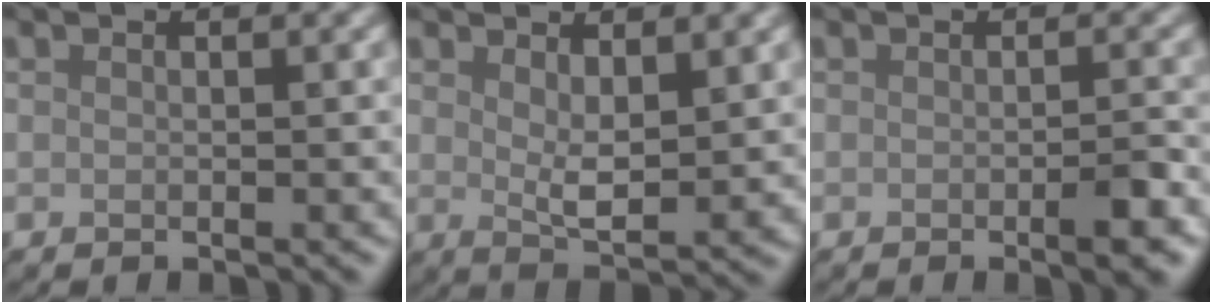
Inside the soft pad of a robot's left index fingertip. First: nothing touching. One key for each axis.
{"total": 3.2, "fx": 1.5, "fy": 1.1, "fz": 2.7, "tx": -0.051, "ty": -0.011, "tz": 0.029}
{"total": 2.3, "fx": -0.9, "fy": 0.4, "fz": 2.1, "tx": -0.027, "ty": -0.002, "tz": -0.012}